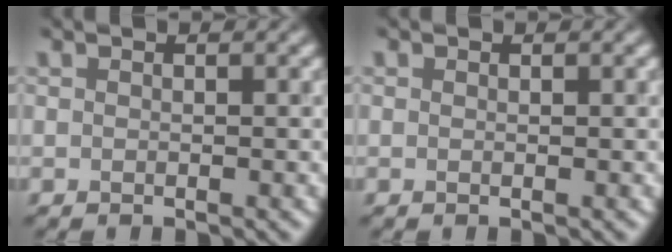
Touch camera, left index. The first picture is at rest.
{"total": 0.0}